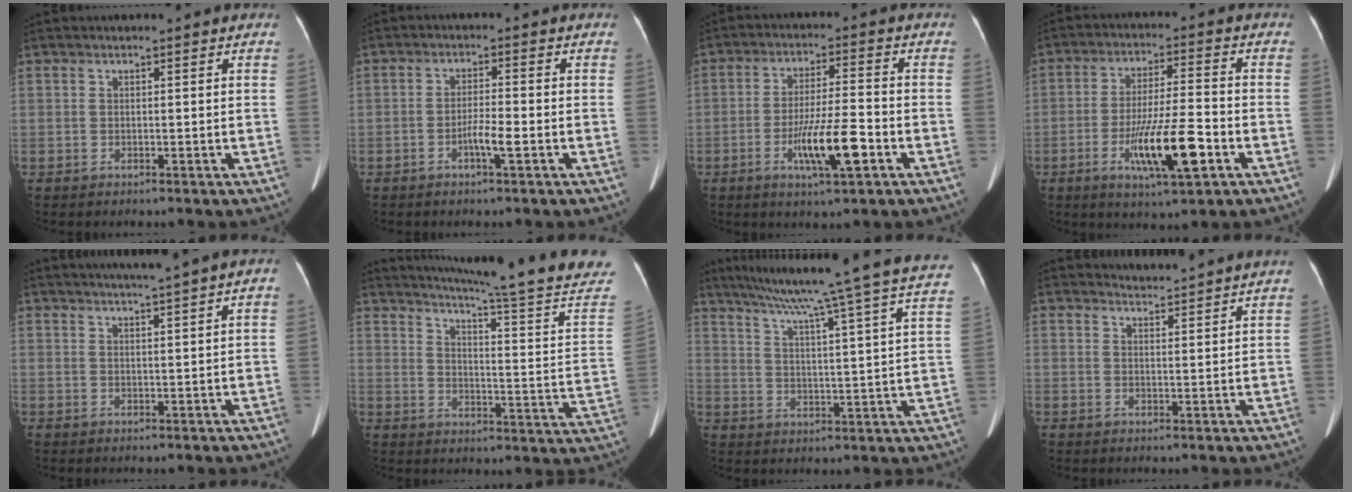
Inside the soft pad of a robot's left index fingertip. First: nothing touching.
{"total": 3.4, "force": [-1.6, 0.1, 3.0], "torque": [-0.056, -0.002, -0.030]}
{"total": 9.3, "force": [-3.8, 0.8, 8.5], "torque": [-0.156, -0.008, -0.064]}
{"total": 11.6, "force": [-4.6, 1.1, 10.6], "torque": [-0.192, -0.013, -0.077]}
{"total": 4.9, "force": [3.8, -0.8, 3.1], "torque": [-0.046, 0.013, 0.054]}
{"total": 22.6, "force": [20.0, -2.4, 10.4], "torque": [-0.164, -0.090, 0.247]}
{"total": 26.3, "force": [21.5, -1.1, 15.1], "torque": [-0.244, -0.032, 0.276]}
{"total": 3.5, "force": [3.4, -1.0, -0.3], "torque": [-0.006, -0.007, 0.046]}